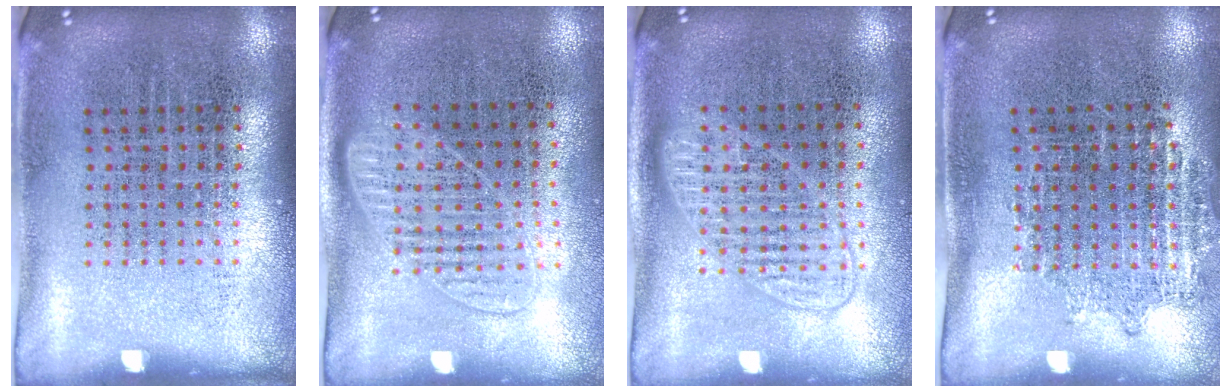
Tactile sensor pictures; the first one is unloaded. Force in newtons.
{"total": 1.3, "press": 1.2, "slide": 0.5}
{"total": 1.4, "press": 1.3, "slide": 0.4}
{"total": 1.0, "press": 0.9, "slide": 0.4}